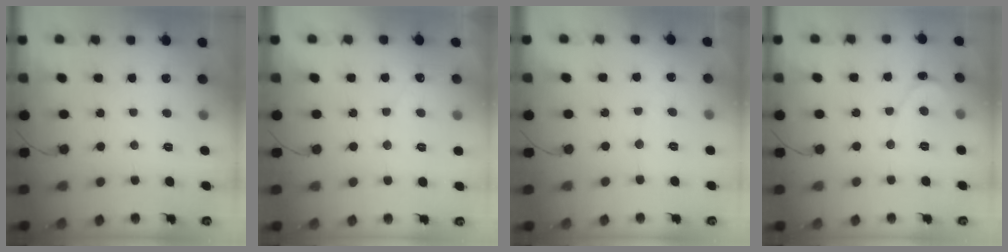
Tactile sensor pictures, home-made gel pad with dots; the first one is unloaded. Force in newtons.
{"total": 2.7, "press": 2.7, "slide": 0.1}
{"total": 2.5, "press": 2.5, "slide": 0.2}
{"total": 0.6, "press": 0.6, "slide": 0.1}